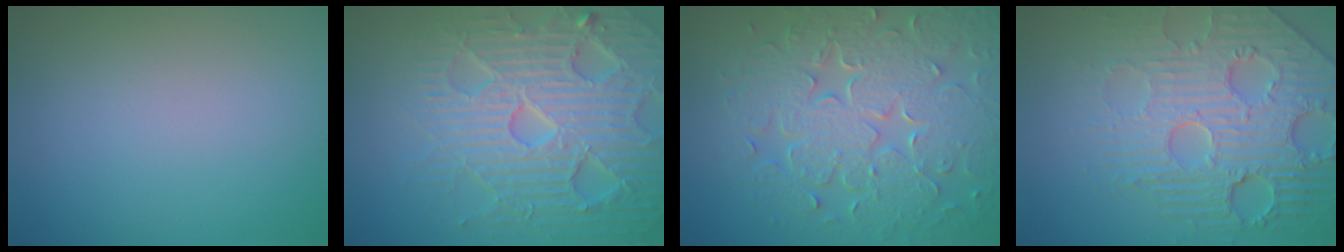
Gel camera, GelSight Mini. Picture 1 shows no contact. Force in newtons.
{"total": 6.8, "press": 6.7, "slide": 1.5}
{"total": 8.7, "press": 6.3, "slide": 6.0}
{"total": 7.0, "press": 5.7, "slide": 4.1}